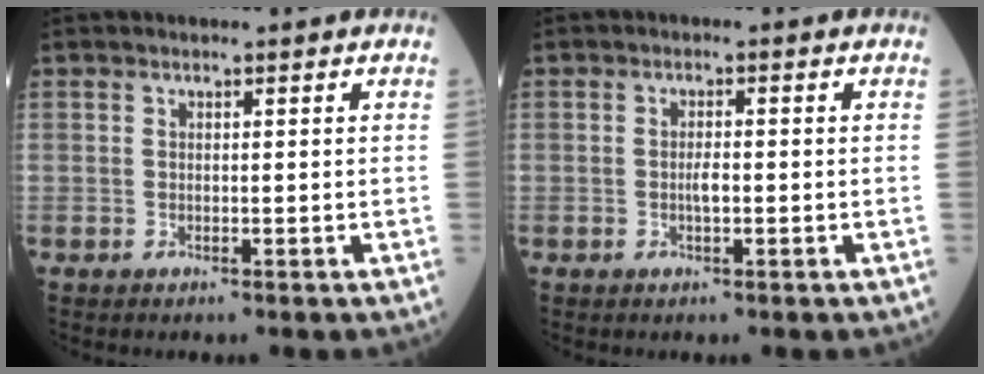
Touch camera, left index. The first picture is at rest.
{"total": 1.6, "force": [-0.6, 0.3, 1.5], "torque": [-0.027, -0.002, -0.012]}